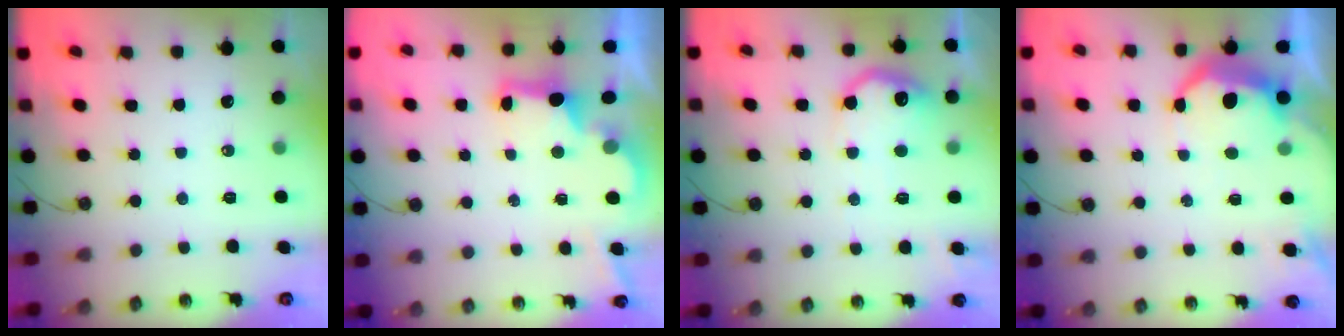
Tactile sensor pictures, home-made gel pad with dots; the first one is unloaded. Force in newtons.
{"total": 2.8, "press": 2.6, "slide": 0.9}
{"total": 13.0, "press": 13.0, "slide": 0.7}
{"total": 8.9, "press": 8.8, "slide": 0.7}